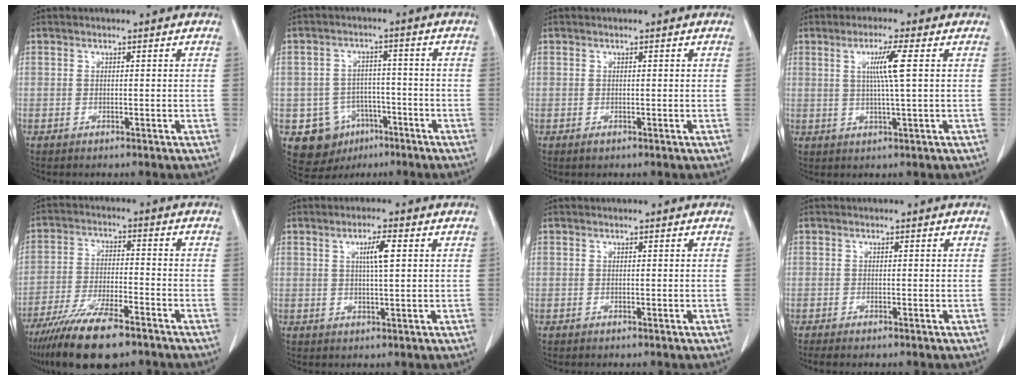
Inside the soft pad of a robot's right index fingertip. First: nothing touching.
{"total": 8.6, "force": [-3.8, 7.5, 1.9], "torque": [-0.034, 0.015, -0.045]}
{"total": 0.5, "force": [-0.2, 0.4, 0.3], "torque": [-0.004, 0.001, -0.002]}
{"total": 5.2, "force": [1.2, -0.9, 5.0], "torque": [-0.094, -0.002, 0.023]}
{"total": 13.3, "force": [-9.7, 2.9, 8.6], "torque": [-0.161, -0.028, -0.170]}
{"total": 3.9, "force": [1.1, 0.3, 3.7], "torque": [-0.064, 0.001, 0.018]}
{"total": 0.0}
{"total": 1.5, "force": [-1.1, 0.2, 0.9], "torque": [-0.013, -0.003, -0.017]}